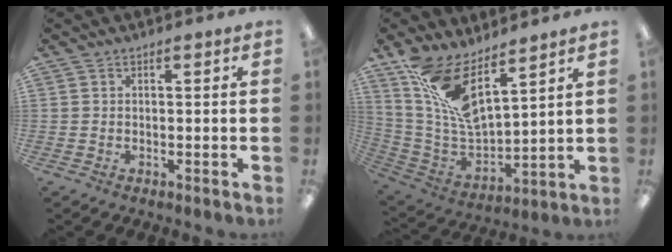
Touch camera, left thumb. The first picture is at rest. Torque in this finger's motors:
{"motor_torque": [2.23, 1.15, 1.77, -1.00, 0.45]}